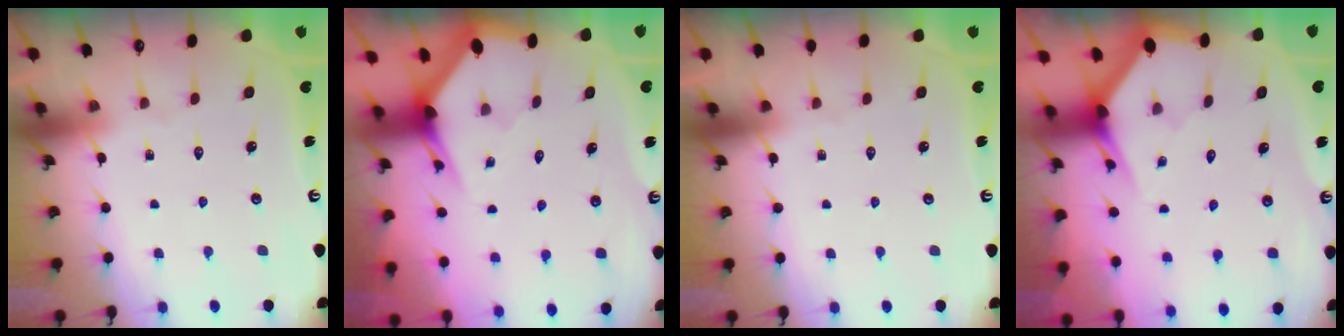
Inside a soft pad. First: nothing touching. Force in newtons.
{"total": 3.0, "press": 3.0, "slide": 0.2}
{"total": 0.0}
{"total": 2.6, "press": 2.6, "slide": 0.2}